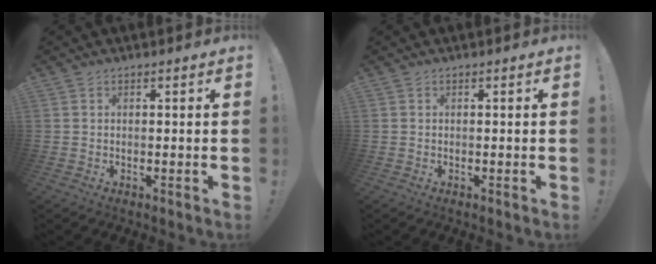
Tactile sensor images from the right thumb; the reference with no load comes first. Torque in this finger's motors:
{"motor_torque": [0.00, -0.02, -0.08, 0.01, 0.05]}